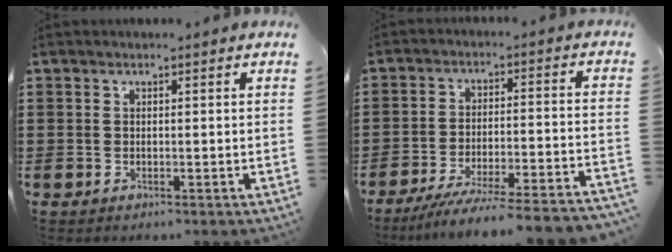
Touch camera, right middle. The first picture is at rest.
{"total": 7.0, "force": [-6.4, -0.8, 2.7], "torque": [-0.046, -0.010, -0.124]}